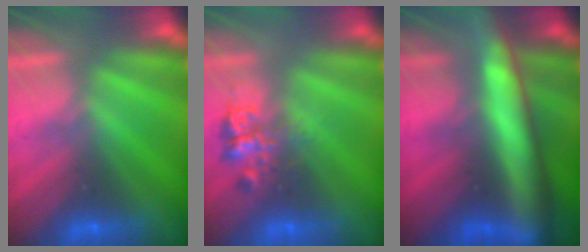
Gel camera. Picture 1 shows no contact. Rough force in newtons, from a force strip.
{"total": 2.4}
{"total": 6.3}